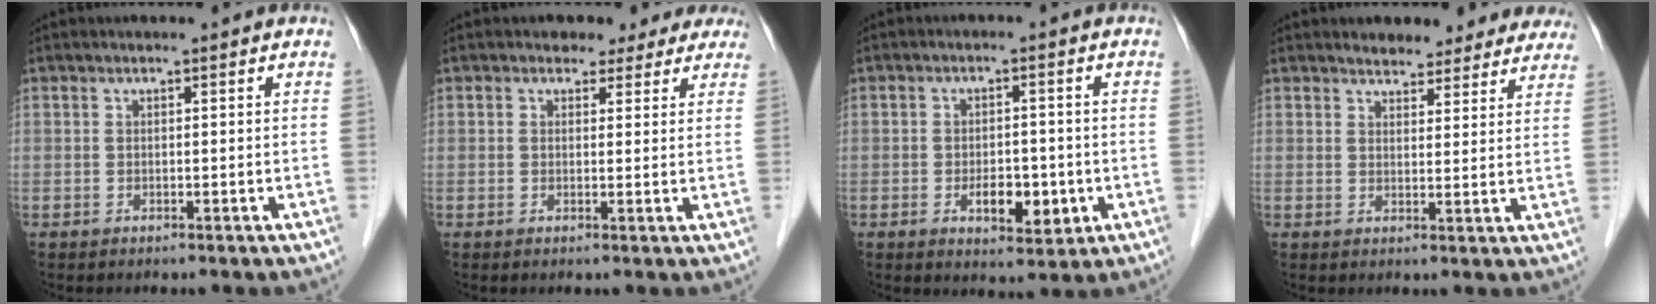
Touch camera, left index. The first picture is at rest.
{"total": 5.0, "force": [4.0, 3.0, 0.6], "torque": [0.011, 0.007, 0.033]}
{"total": 5.7, "force": [-1.7, 2.8, 4.7], "torque": [-0.071, 0.000, -0.017]}
{"total": 10.5, "force": [9.5, 3.8, 2.4], "torque": [0.003, 0.006, 0.101]}